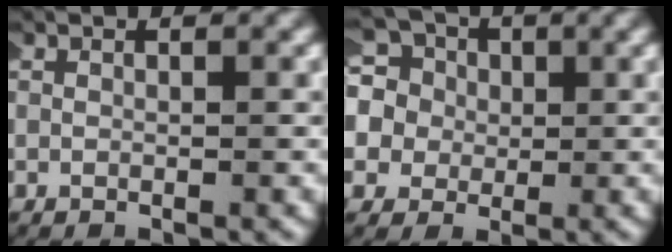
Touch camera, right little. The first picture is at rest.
{"total": 10.1, "force": [0.1, 9.4, 3.6], "torque": [-0.131, -0.022, -0.011]}